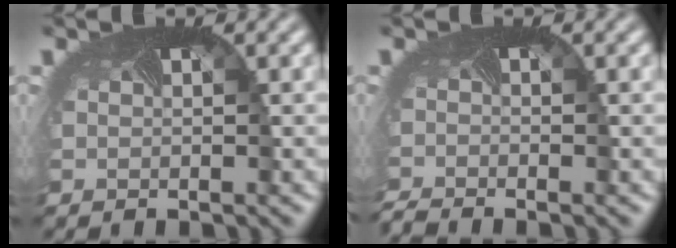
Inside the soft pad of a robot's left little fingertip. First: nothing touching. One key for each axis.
{"total": 2.1, "fx": -2.1, "fy": -0.3, "fz": 0.1, "tx": -0.012, "ty": -0.019, "tz": -0.045}